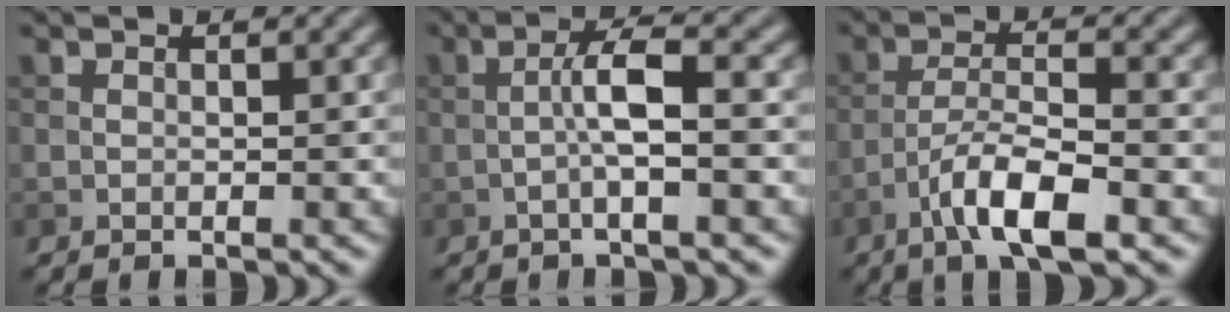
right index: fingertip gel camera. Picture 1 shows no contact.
{"total": 3.8, "force": [-0.8, 0.4, 3.7], "torque": [-0.065, 0.013, -0.020]}
{"total": 6.5, "force": [-3.6, 1.7, 5.1], "torque": [-0.092, 0.006, -0.069]}